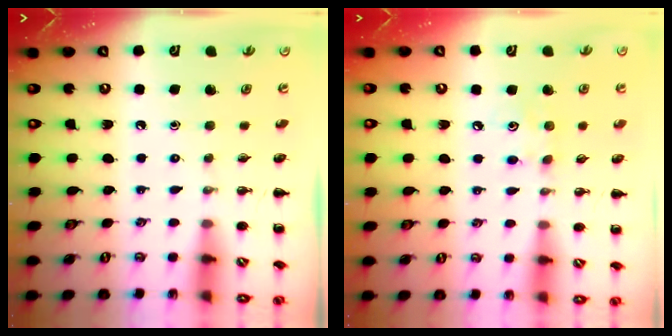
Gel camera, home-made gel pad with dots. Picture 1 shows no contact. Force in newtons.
{"total": 6.8, "press": 6.6, "slide": 1.7}